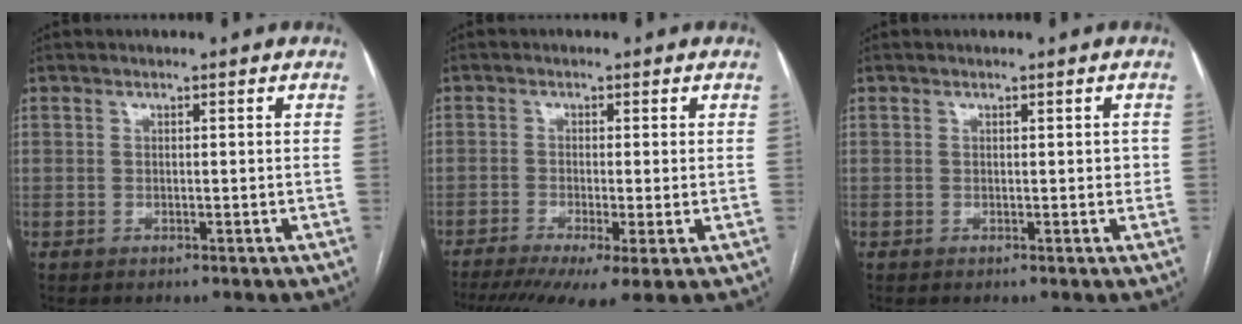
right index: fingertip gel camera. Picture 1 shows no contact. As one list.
[{"total": 10.0, "force": [-6.1, 1.3, 7.7], "torque": [-0.125, -0.015, -0.099]}, {"total": 1.3, "force": [0.3, 0.7, 1.0], "torque": [-0.011, 0.001, 0.004]}]